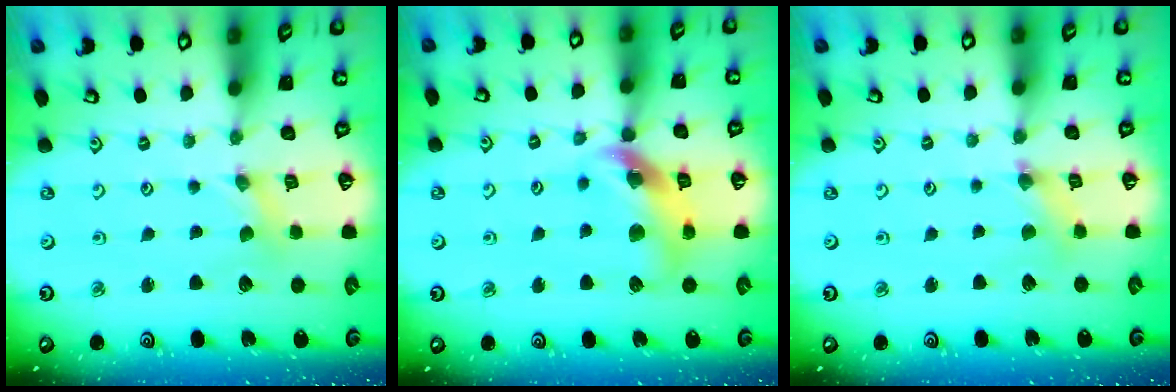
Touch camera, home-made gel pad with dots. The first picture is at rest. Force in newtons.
{"total": 14.3, "press": 14.2, "slide": 1.6}
{"total": 2.0, "press": 2.0, "slide": 0.3}